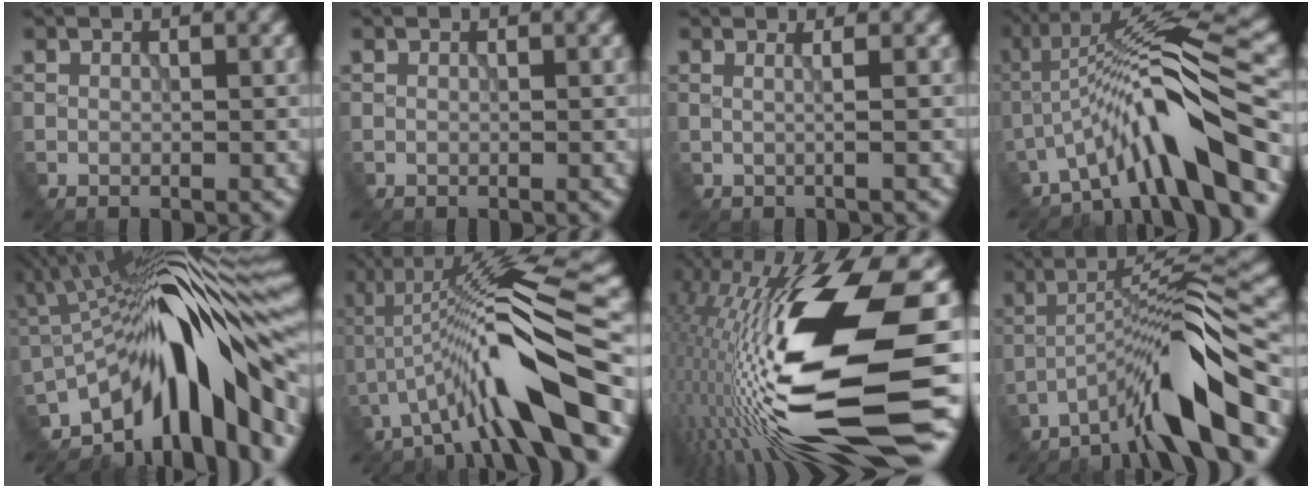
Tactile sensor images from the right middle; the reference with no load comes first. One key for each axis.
{"total": 0.0}
{"total": 1.9, "fx": 0.4, "fy": 0.8, "fz": 1.7, "tx": -0.018, "ty": 0.004, "tz": -0.017}
{"total": 9.7, "fx": -5.2, "fy": 1.2, "fz": 8.1, "tx": -0.131, "ty": 0.024, "tz": -0.092}
{"total": 15.5, "fx": -5.6, "fy": 5.1, "fz": 13.5, "tx": -0.183, "ty": 0.030, "tz": -0.098}
{"total": 11.5, "fx": -4.5, "fy": 1.6, "fz": 10.5, "tx": -0.175, "ty": 0.027, "tz": -0.077}
{"total": 19.5, "fx": -2.8, "fy": 4.4, "fz": 18.8, "tx": -0.351, "ty": 0.000, "tz": -0.053}
{"total": 9.4, "fx": -5.9, "fy": 0.8, "fz": 7.3, "tx": -0.116, "ty": 0.024, "tz": -0.107}